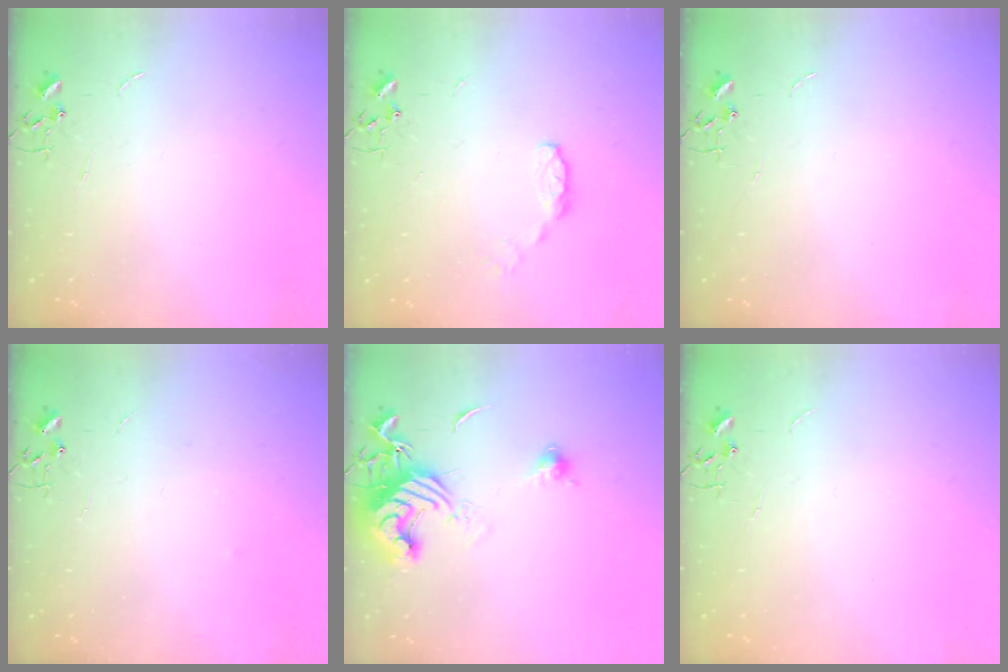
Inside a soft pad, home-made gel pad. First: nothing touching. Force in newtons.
{"total": 5.6, "press": 5.6, "slide": 0.5}
{"total": 0.0}
{"total": 2.5, "press": 2.1, "slide": 1.4}
{"total": 14.2, "press": 14.1, "slide": 1.8}
{"total": 0.0}